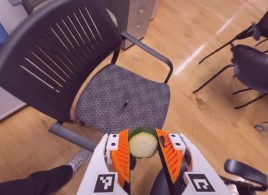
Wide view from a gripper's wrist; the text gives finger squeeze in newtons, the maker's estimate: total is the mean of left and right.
{"total": 12.8, "left": 14.7, "right": 10.9}